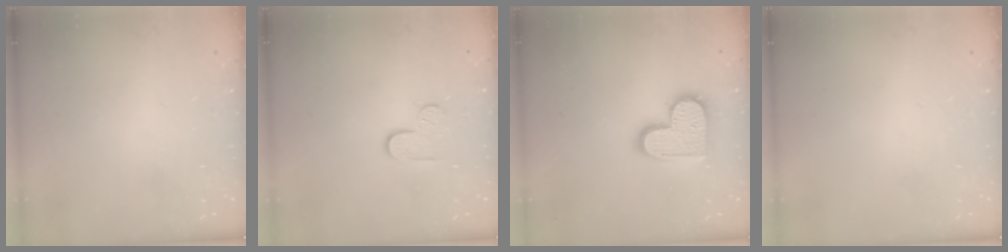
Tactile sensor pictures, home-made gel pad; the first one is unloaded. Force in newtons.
{"total": 4.8, "press": 4.7, "slide": 0.5}
{"total": 14.2, "press": 14.2, "slide": 1.1}
{"total": 0.0}